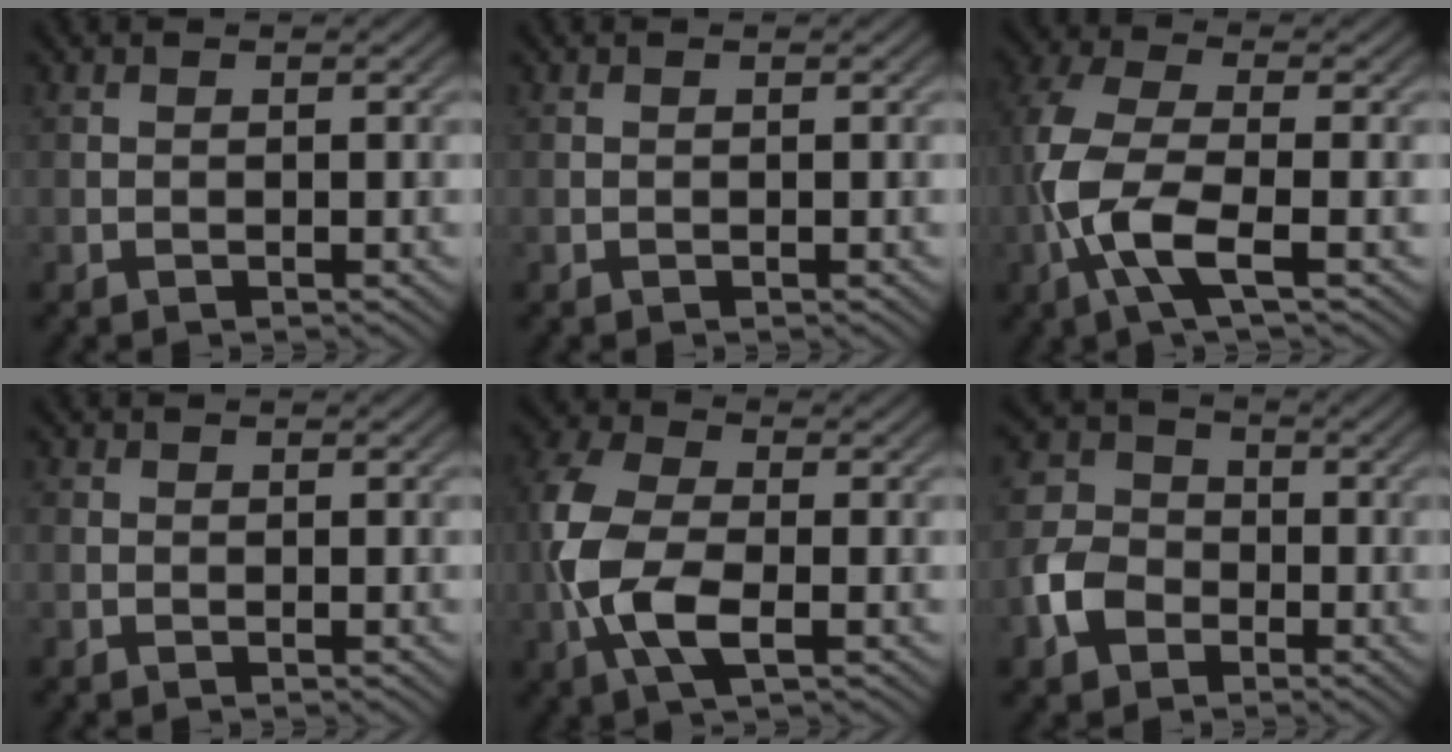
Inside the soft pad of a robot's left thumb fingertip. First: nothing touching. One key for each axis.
{"total": 0.0}
{"total": 8.8, "fx": -2.5, "fy": 3.1, "fz": 7.8, "tx": -0.188, "ty": 0.008, "tz": -0.066}
{"total": 0.6, "fx": -0.2, "fy": 0.5, "fz": 0.2, "tx": -0.002, "ty": -0.005, "tz": -0.003}
{"total": 9.6, "fx": -2.0, "fy": 4.9, "fz": 8.0, "tx": -0.198, "ty": 0.002, "tz": -0.052}
{"total": 6.2, "fx": -2.4, "fy": 4.9, "fz": 3.0, "tx": -0.077, "ty": -0.001, "tz": -0.062}